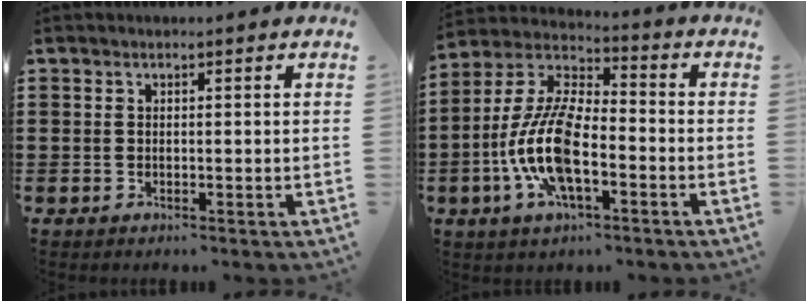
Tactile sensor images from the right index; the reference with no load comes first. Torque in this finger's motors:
{"motor_torque": [2.14, 0.00, 1.05, 0.21]}